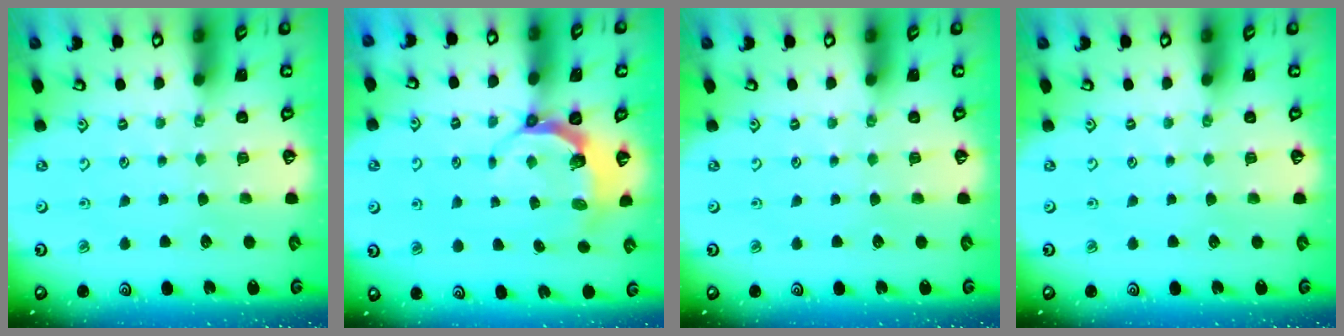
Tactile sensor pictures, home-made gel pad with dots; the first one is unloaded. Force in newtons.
{"total": 5.6, "press": 4.5, "slide": 3.3}
{"total": 0.0}
{"total": 0.0}